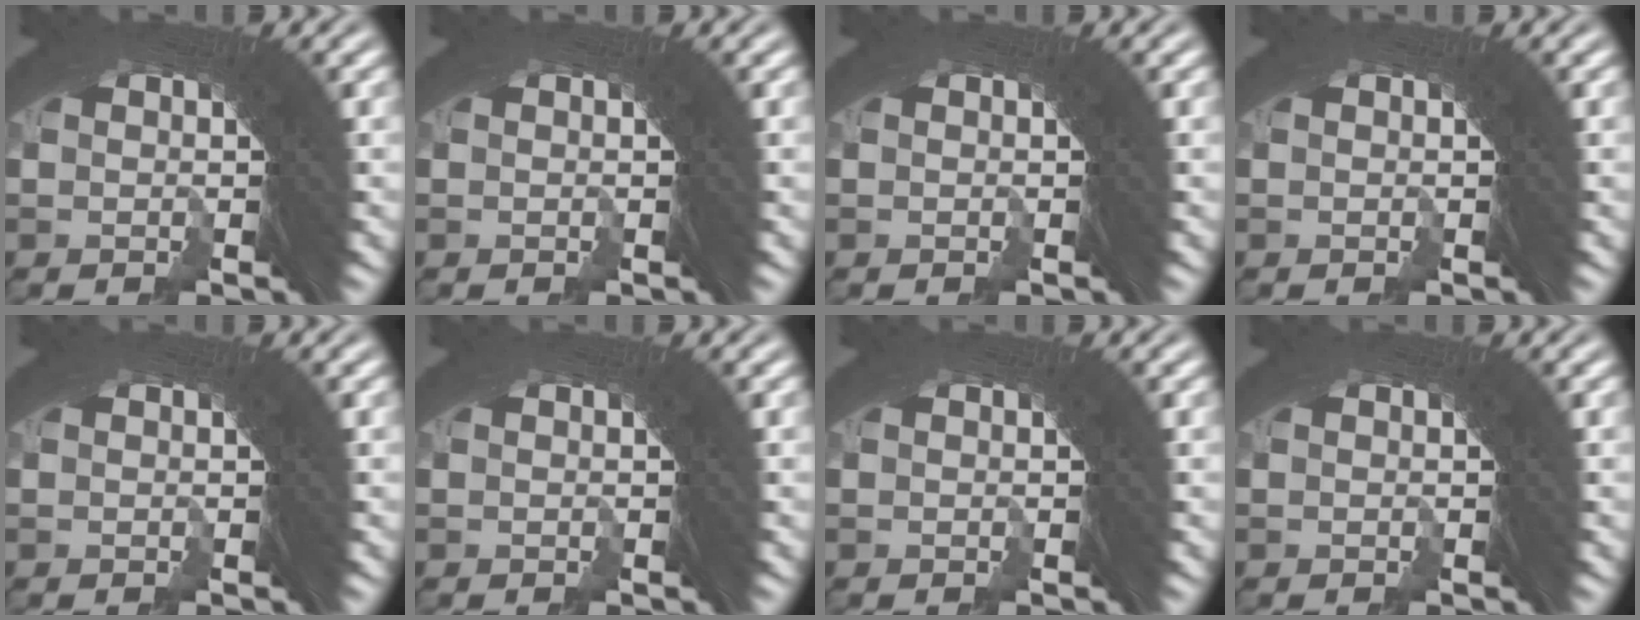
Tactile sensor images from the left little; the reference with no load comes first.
{"total": 0.0}
{"total": 0.0}
{"total": 0.0}
{"total": 0.0}
{"total": 0.0}
{"total": 0.0}
{"total": 0.0}